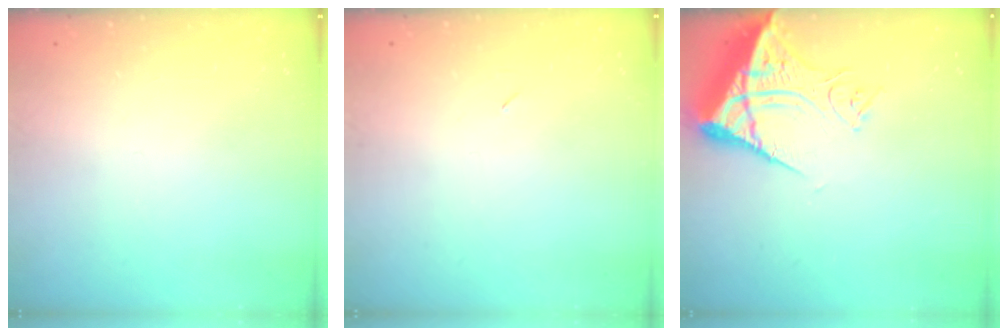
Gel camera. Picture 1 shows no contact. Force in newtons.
{"total": 2.3, "press": 2.0, "slide": 1.2}
{"total": 13.5, "press": 13.3, "slide": 1.8}